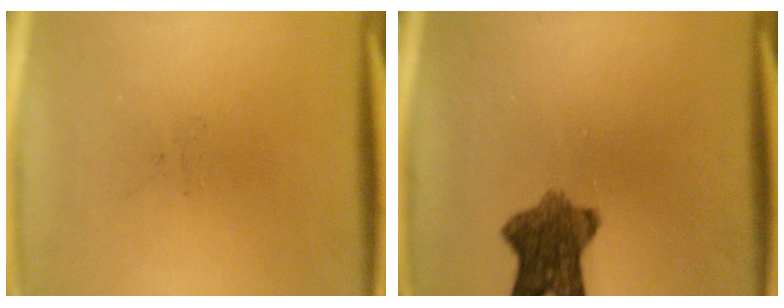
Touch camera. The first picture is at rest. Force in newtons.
{"total": 8.1}